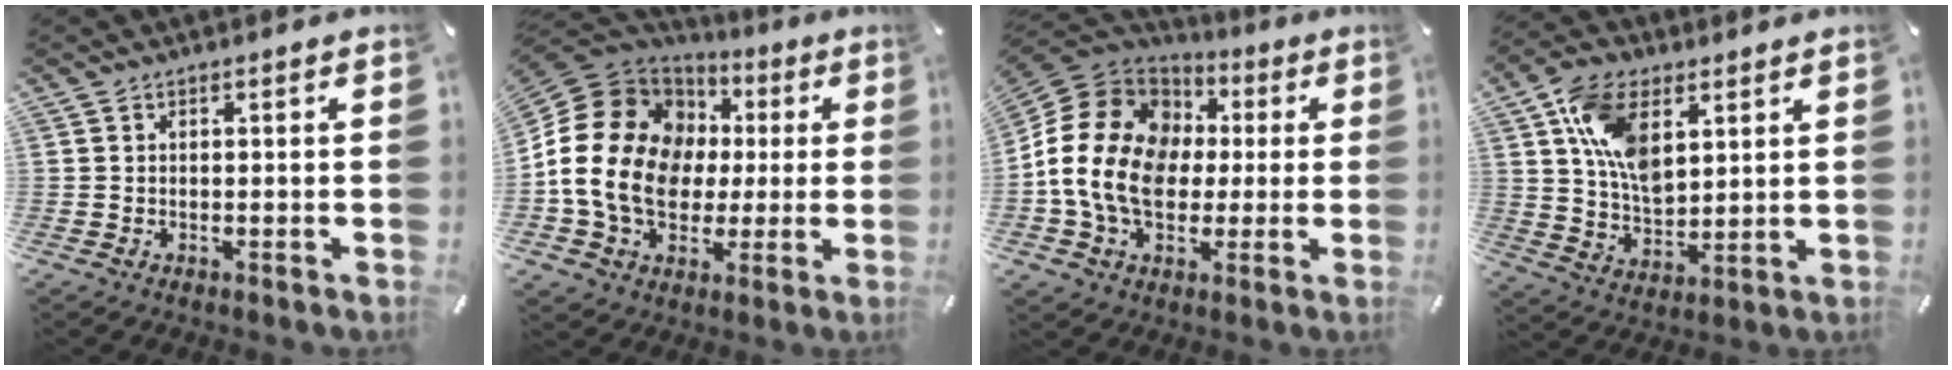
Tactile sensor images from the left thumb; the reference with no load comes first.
{"total": 20.0, "force": [-0.9, 16.8, 10.9], "torque": [-0.222, 0.003, -0.019]}
{"total": 18.2, "force": [-1.4, 14.8, 10.6], "torque": [-0.232, 0.019, -0.028]}
{"total": 13.0, "force": [5.0, 8.2, 8.8], "torque": [-0.184, -0.006, 0.092]}